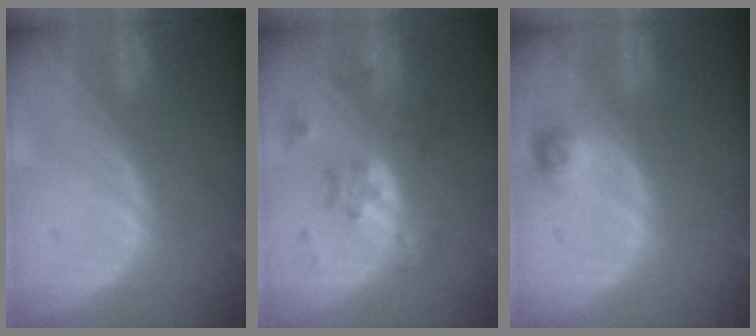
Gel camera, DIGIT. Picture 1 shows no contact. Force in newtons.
{"total": 6.8, "press": 6.6, "slide": 1.5}
{"total": 2.5, "press": 2.3, "slide": 1.0}